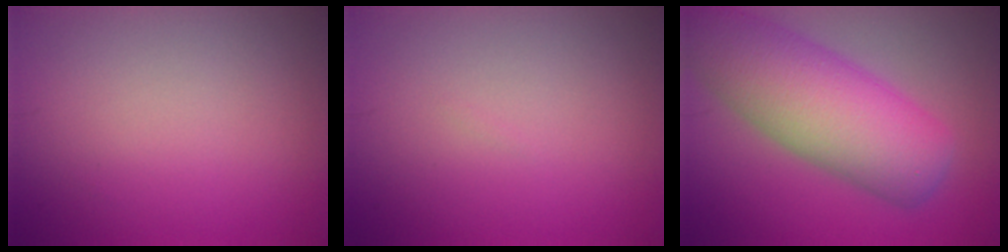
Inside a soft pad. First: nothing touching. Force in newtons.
{"total": 0.0}
{"total": 10.5, "press": 10.4, "slide": 0.6}